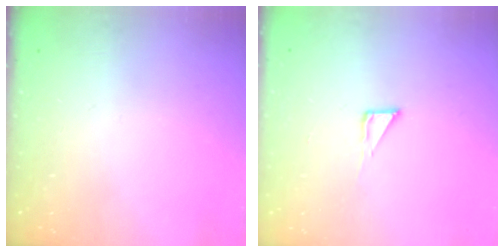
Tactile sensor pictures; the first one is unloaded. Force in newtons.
{"total": 3.4, "press": 3.4, "slide": 0.3}